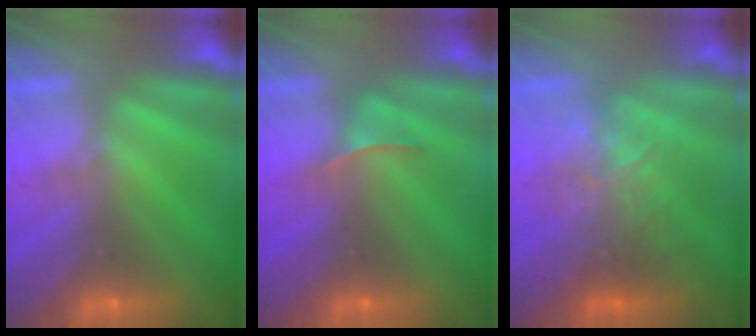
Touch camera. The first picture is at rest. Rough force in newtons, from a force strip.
{"total": 2.4}
{"total": 2.6}